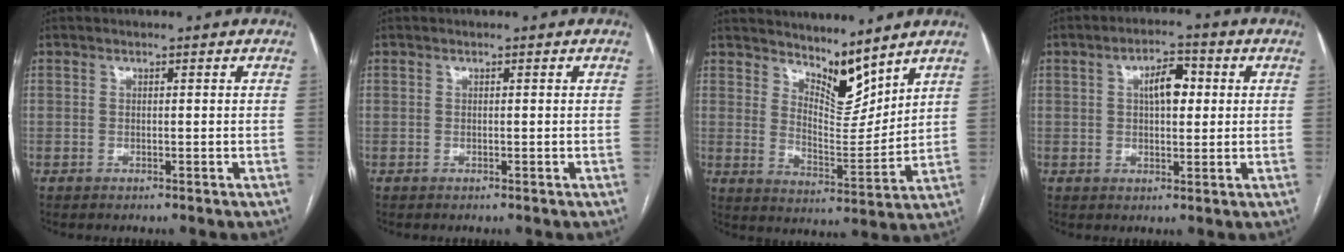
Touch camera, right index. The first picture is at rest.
{"total": 0.0}
{"total": 8.2, "force": [7.2, 2.0, 3.4], "torque": [-0.058, -0.014, 0.137]}
{"total": 5.6, "force": [1.3, 2.5, 4.8], "torque": [-0.079, 0.016, 0.020]}